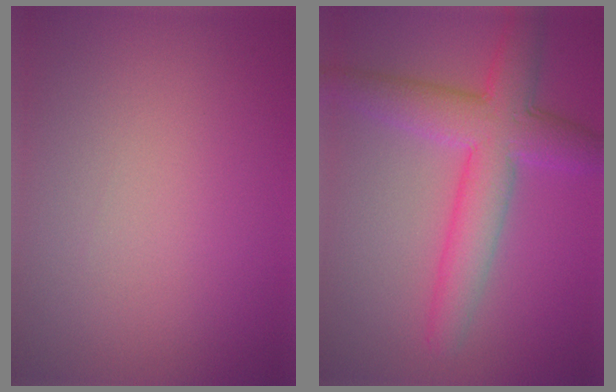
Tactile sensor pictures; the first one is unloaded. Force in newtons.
{"total": 6.6, "press": 6.6, "slide": 0.1}